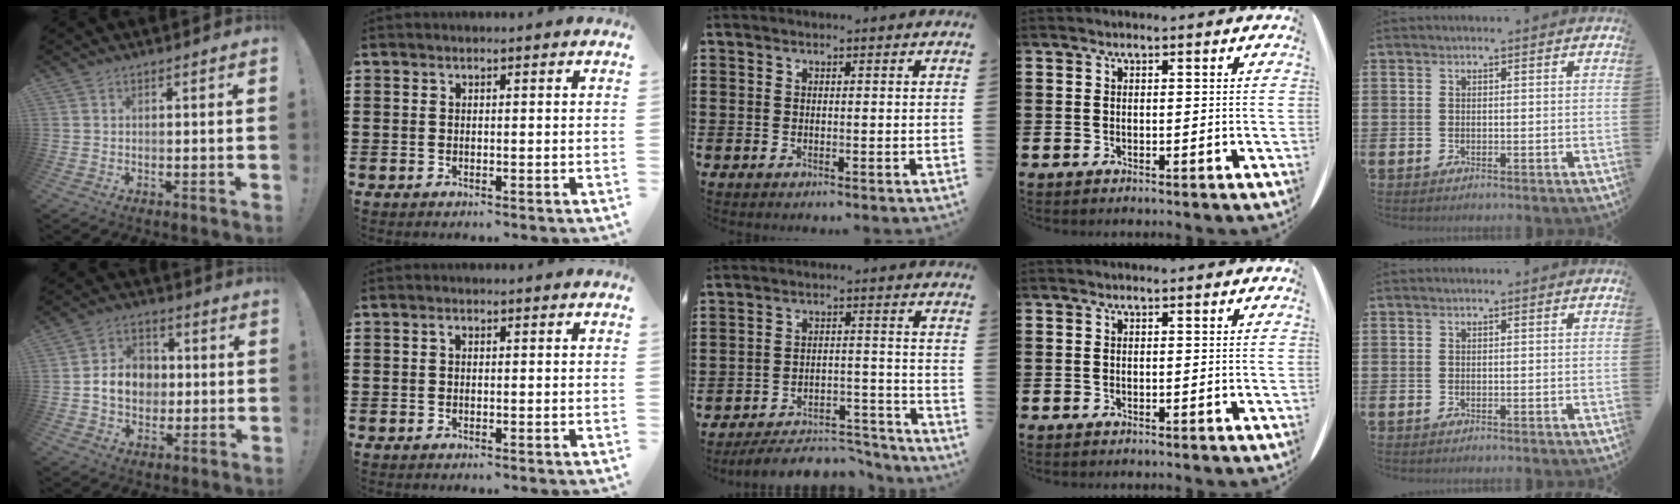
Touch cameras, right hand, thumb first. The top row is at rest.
{"thumb": {"total": 11.3, "force": [-0.2, 9.4, 6.1], "torque": [-0.110, 0.014, 0.004]}, "index": {"total": 0.7, "force": [0.1, 0.4, 0.5], "torque": [-0.012, 0.003, 0.001]}, "middle": {"total": 5.4, "force": [-5.2, 0.9, 1.3], "torque": [-0.026, 0.007, -0.104]}}